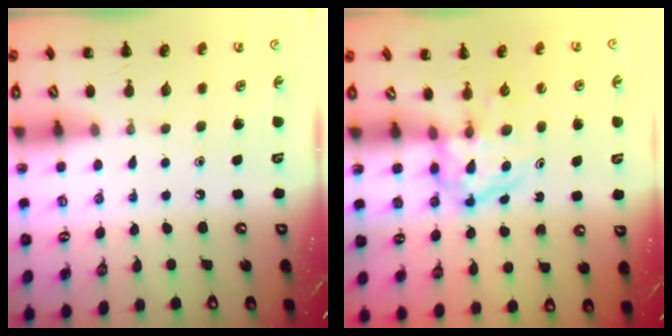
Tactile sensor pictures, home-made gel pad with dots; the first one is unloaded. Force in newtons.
{"total": 3.9, "press": 3.9, "slide": 0.4}